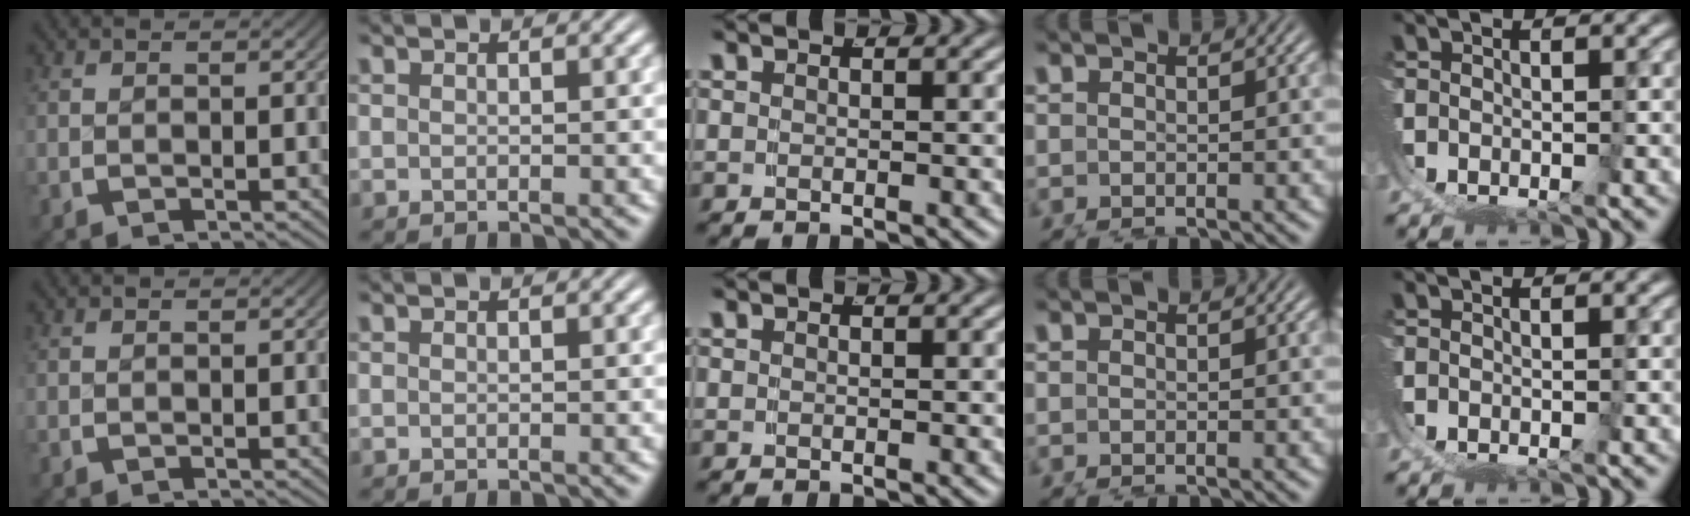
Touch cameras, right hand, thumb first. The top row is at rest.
{}